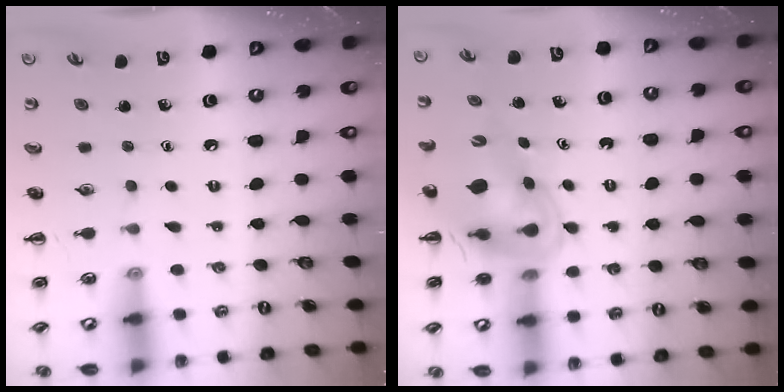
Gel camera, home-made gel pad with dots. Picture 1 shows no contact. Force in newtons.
{"total": 11.9, "press": 11.3, "slide": 3.7}